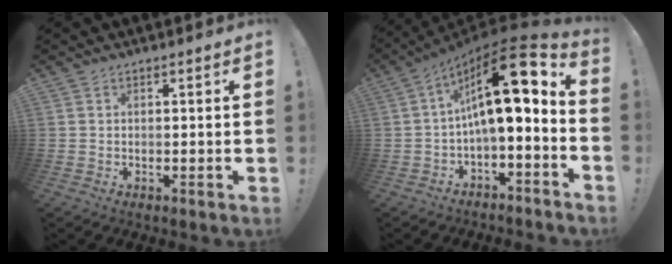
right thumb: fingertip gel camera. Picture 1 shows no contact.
{"total": 17.8, "force": [4.2, 5.4, 16.5], "torque": [-0.266, -0.024, 0.068]}